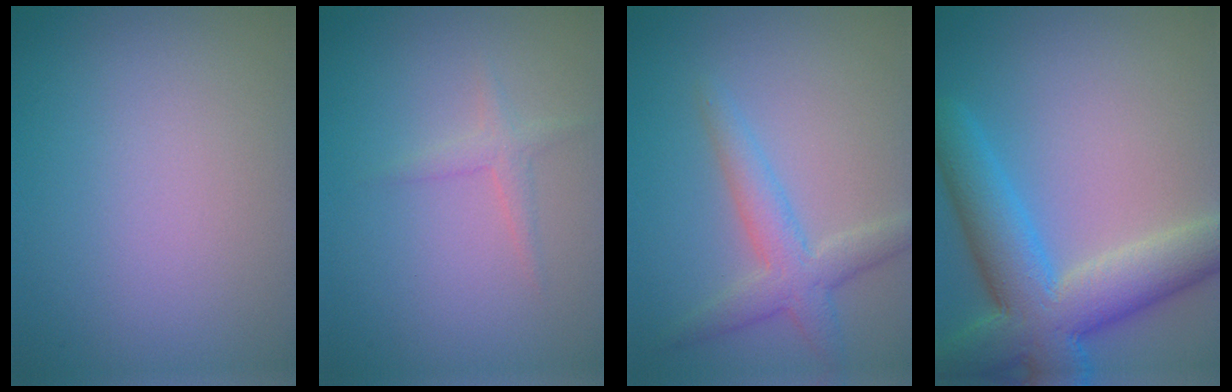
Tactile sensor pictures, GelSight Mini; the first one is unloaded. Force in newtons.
{"total": 1.3, "press": 1.3, "slide": 0.1}
{"total": 3.5, "press": 3.5, "slide": 0.1}
{"total": 9.2, "press": 9.2, "slide": 0.4}